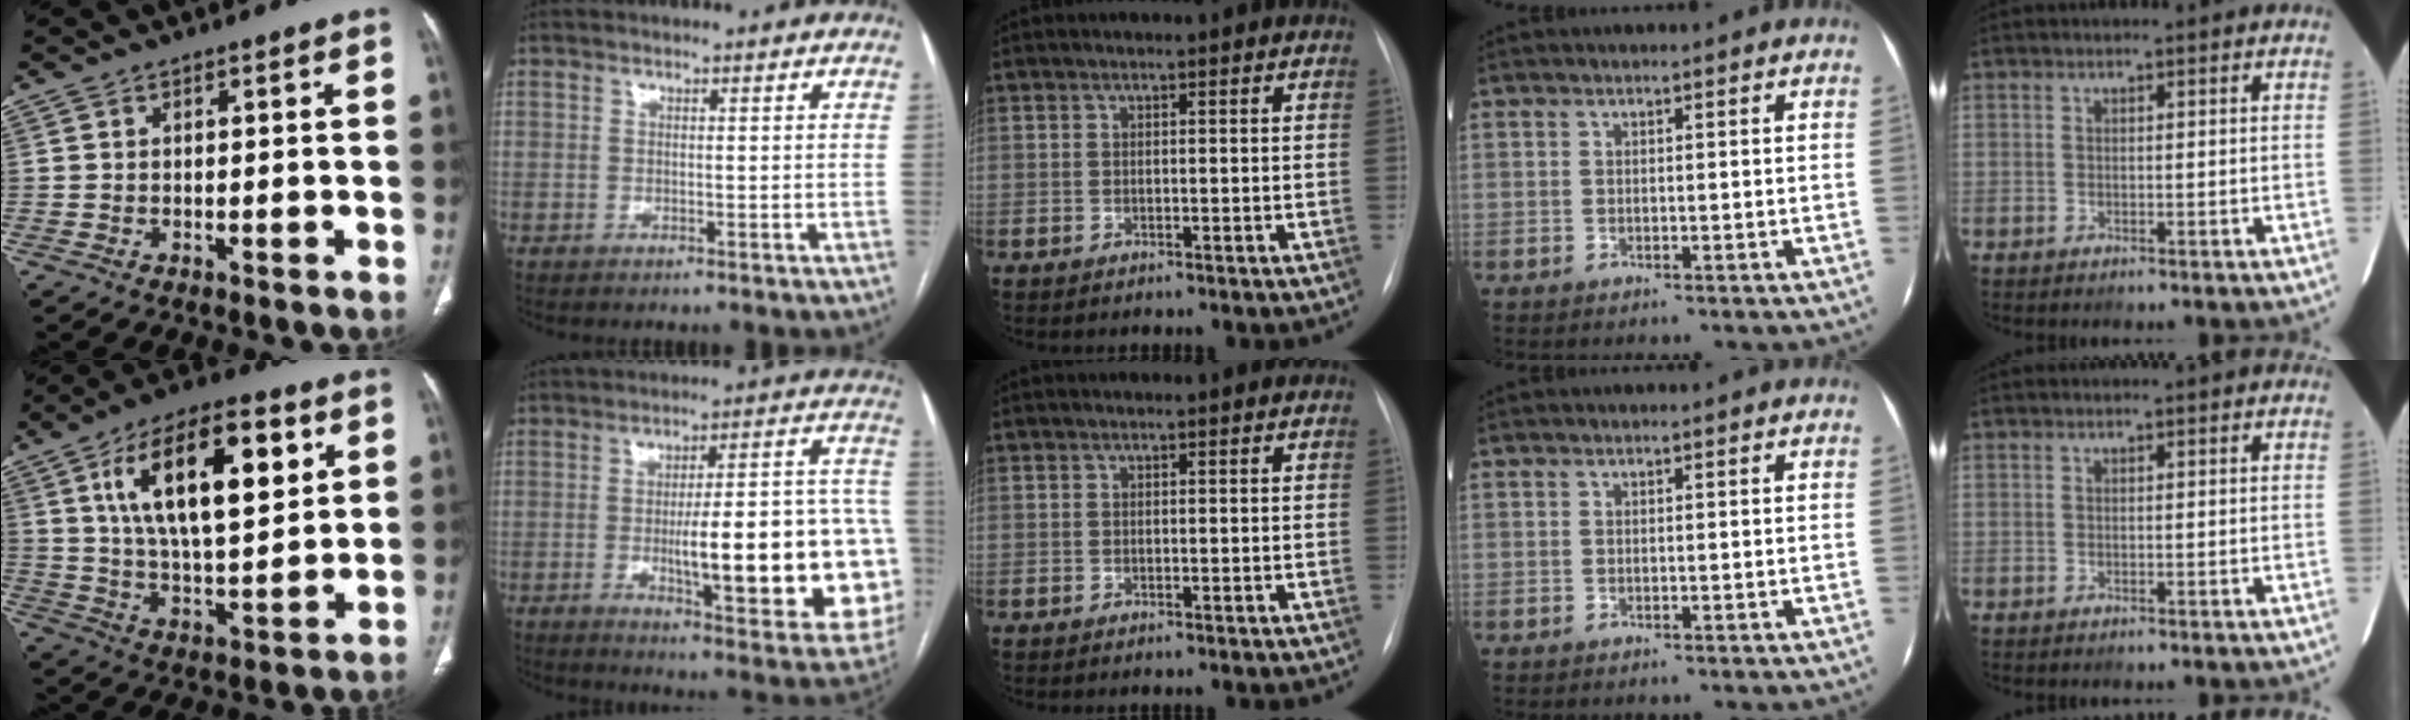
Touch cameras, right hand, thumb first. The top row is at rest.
{"thumb": {"total": 20.6, "force": [7.4, 8.5, 17.2], "torque": [-0.261, -0.018, 0.125]}, "index": {"total": 24.7, "force": [-4.2, 4.3, 24.0], "torque": [-0.244, 0.013, -0.046]}}